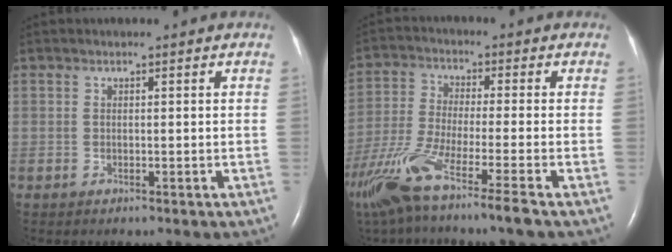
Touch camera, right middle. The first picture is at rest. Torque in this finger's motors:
{"motor_torque": [1.20, -0.93, 0.60, 0.17]}